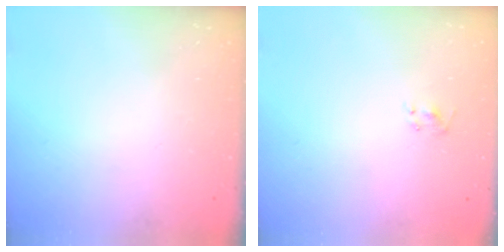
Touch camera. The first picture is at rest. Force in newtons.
{"total": 1.0, "press": 0.6, "slide": 0.8}